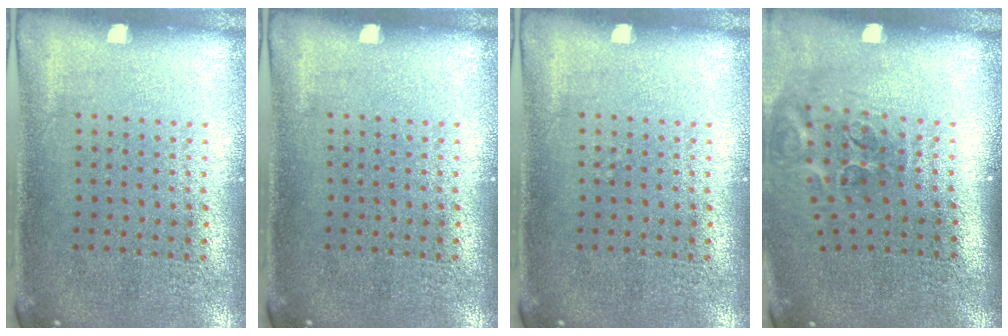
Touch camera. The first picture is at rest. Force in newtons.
{"total": 0.0}
{"total": 0.0}
{"total": 2.0, "press": 1.2, "slide": 1.6}